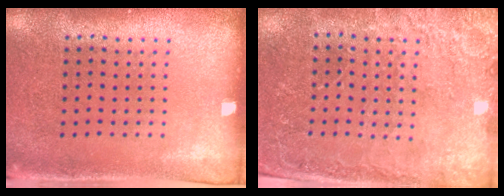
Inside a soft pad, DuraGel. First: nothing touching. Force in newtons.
{"total": 2.8, "press": 2.7, "slide": 0.4}